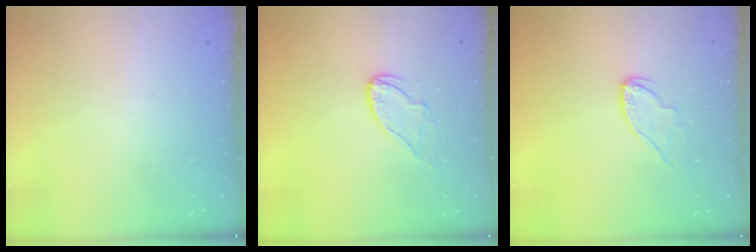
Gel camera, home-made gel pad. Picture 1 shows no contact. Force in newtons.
{"total": 7.1, "press": 7.1, "slide": 0.1}
{"total": 7.2, "press": 7.2, "slide": 0.4}